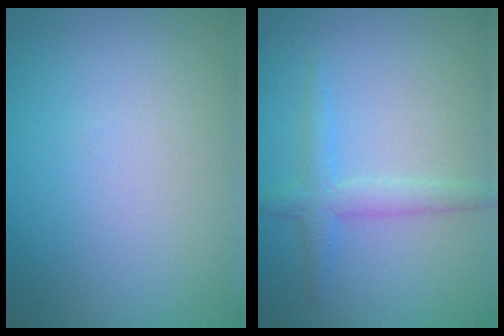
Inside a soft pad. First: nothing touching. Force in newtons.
{"total": 2.4, "press": 2.4, "slide": 0.2}